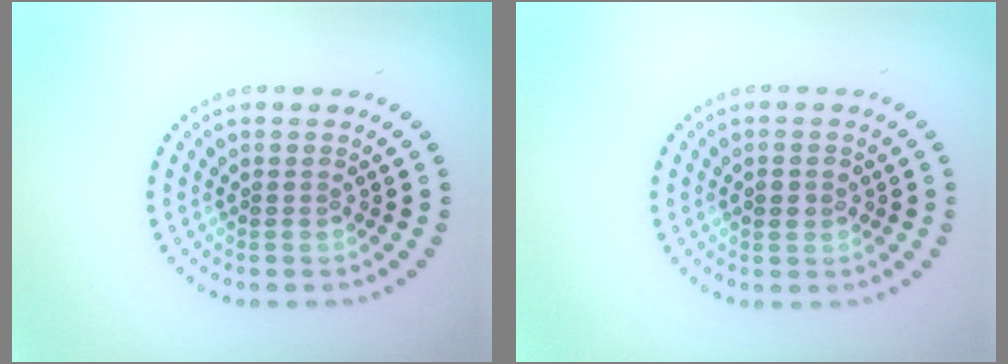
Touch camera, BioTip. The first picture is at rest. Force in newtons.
{"total": 1.7, "press": 1.6, "slide": 0.3}